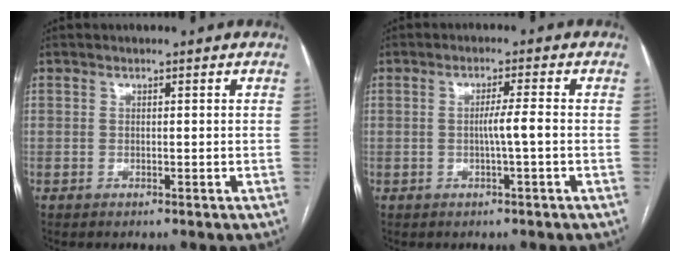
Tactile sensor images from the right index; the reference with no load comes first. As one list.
[{"total": 3.0, "force": [-0.5, -0.5, 3.0], "torque": [-0.047, 0.000, -0.009]}]